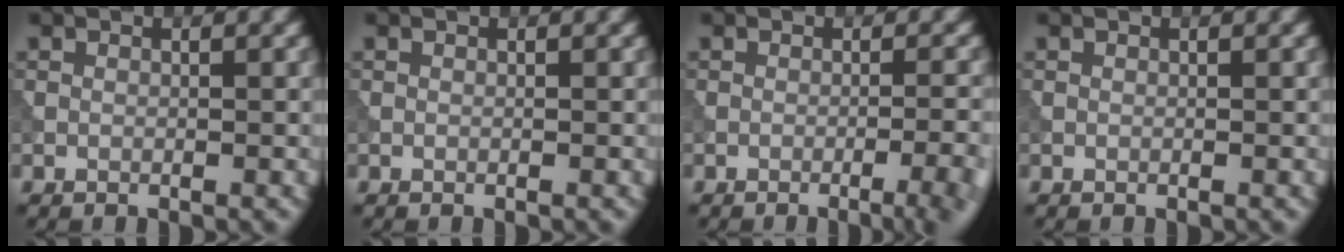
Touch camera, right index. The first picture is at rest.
{"total": 0.0}
{"total": 5.0, "force": [-2.3, 1.6, 4.2], "torque": [-0.030, 0.009, -0.025]}
{"total": 0.0}